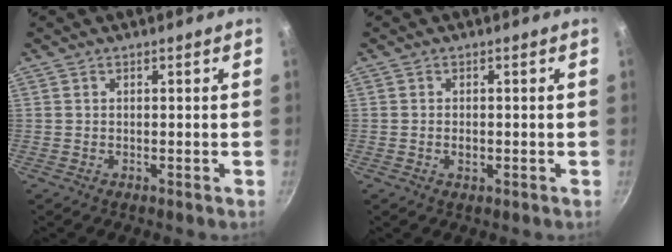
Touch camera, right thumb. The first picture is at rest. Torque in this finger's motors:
{"motor_torque": [-0.33, 0.11, -0.15, 0.02, -0.03]}